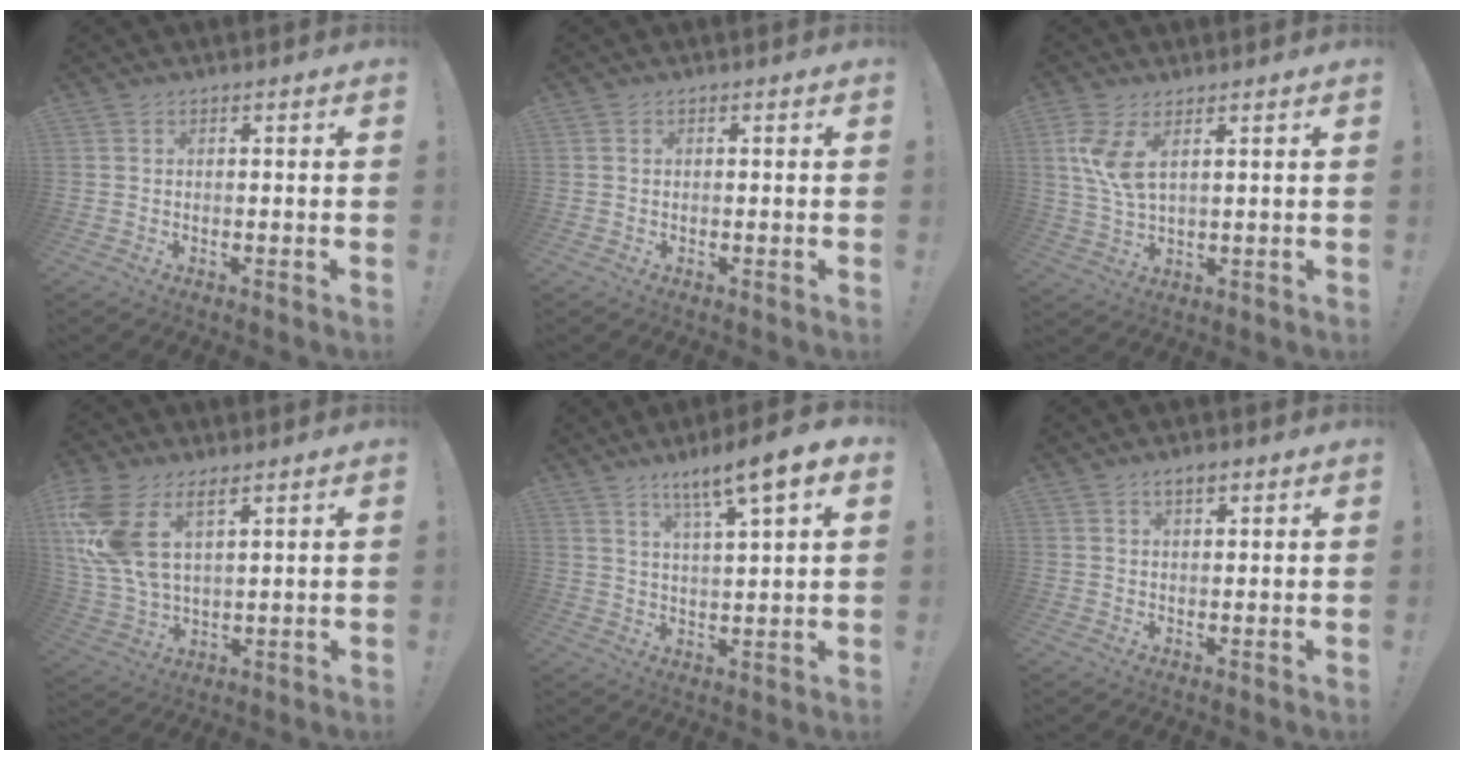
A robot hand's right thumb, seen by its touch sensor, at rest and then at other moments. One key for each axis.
{"total": 0.0}
{"total": 7.9, "fx": 3.6, "fy": 3.0, "fz": 6.4, "tx": -0.124, "ty": -0.022, "tz": 0.063}
{"total": 14.0, "fx": 7.2, "fy": 7.6, "fz": 9.2, "tx": -0.214, "ty": -0.029, "tz": 0.138}
{"total": 9.8, "fx": 6.5, "fy": 0.7, "fz": 7.2, "tx": -0.125, "ty": -0.035, "tz": 0.106}
{"total": 2.7, "fx": 1.7, "fy": 1.1, "fz": 1.8, "tx": -0.029, "ty": -0.003, "tz": 0.029}